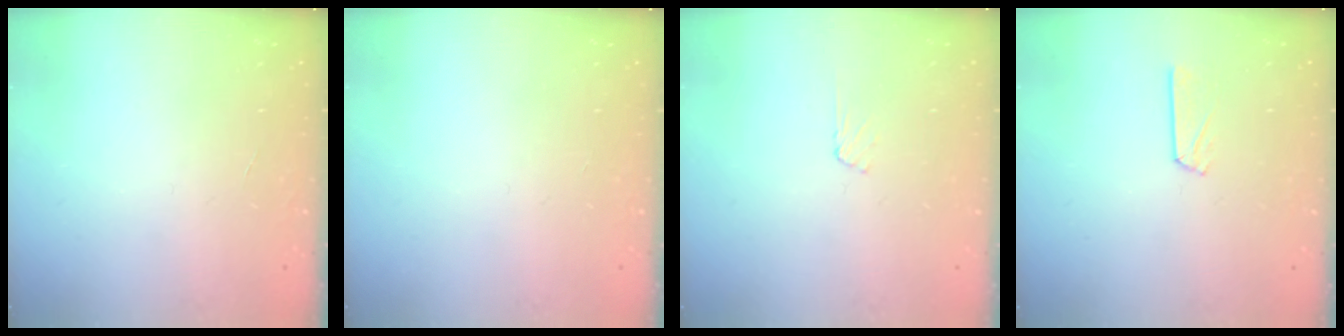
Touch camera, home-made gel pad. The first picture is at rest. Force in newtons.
{"total": 0.0}
{"total": 3.8, "press": 3.7, "slide": 0.5}
{"total": 3.6, "press": 3.6, "slide": 0.3}